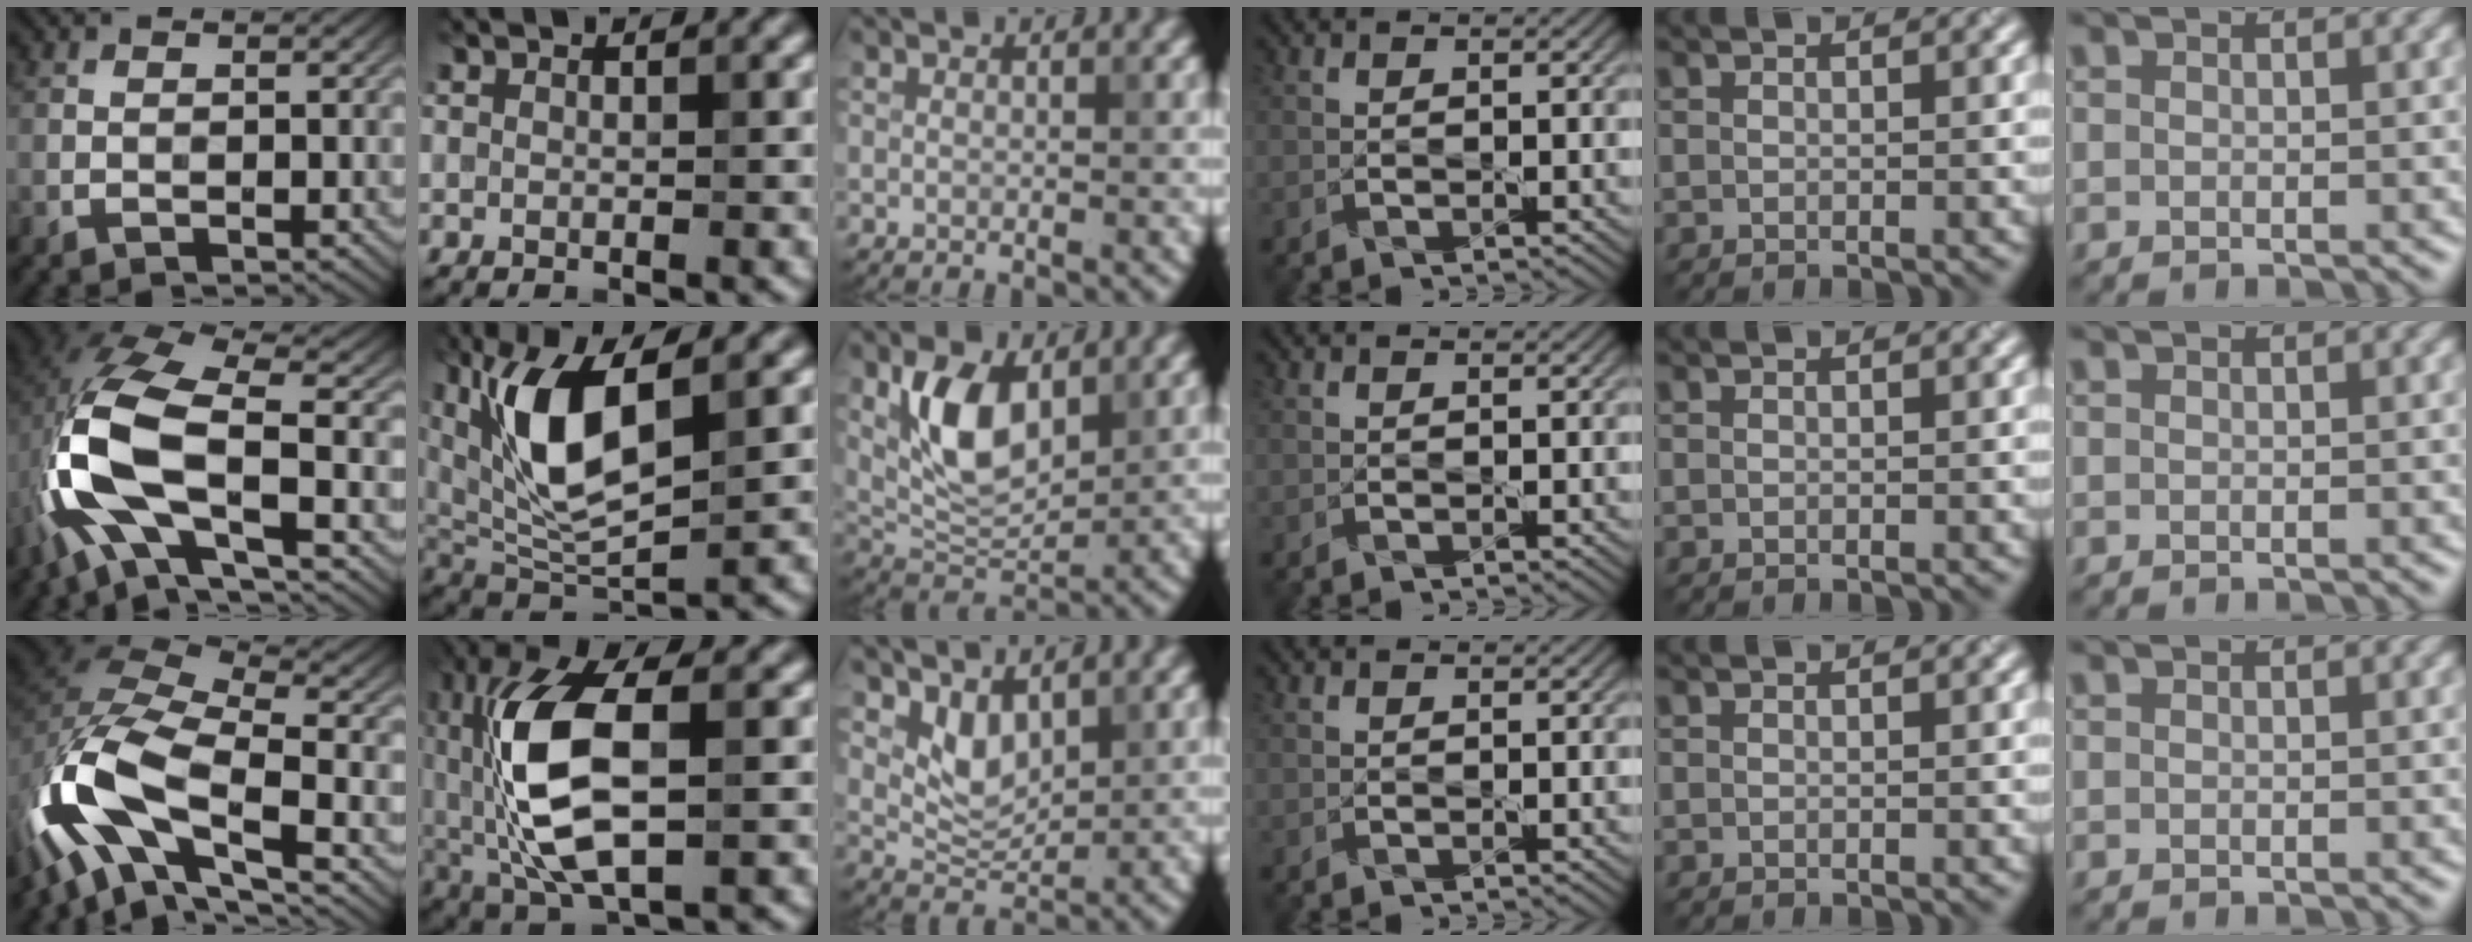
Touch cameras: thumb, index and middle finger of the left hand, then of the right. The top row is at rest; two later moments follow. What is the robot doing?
{"motion": "lift_and_place", "object": "knife"}